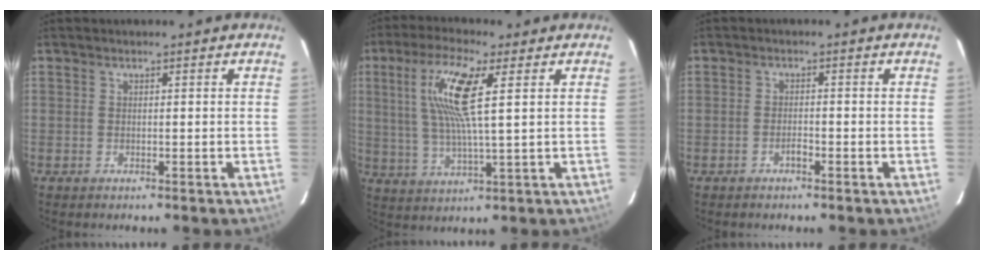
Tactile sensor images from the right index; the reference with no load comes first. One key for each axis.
{"total": 12.1, "fx": 3.9, "fy": 1.5, "fz": 11.3, "tx": -0.224, "ty": 0.006, "tz": 0.075}
{"total": 1.5, "fx": -1.1, "fy": 0.4, "fz": 0.9, "tx": -0.021, "ty": 0.004, "tz": -0.021}